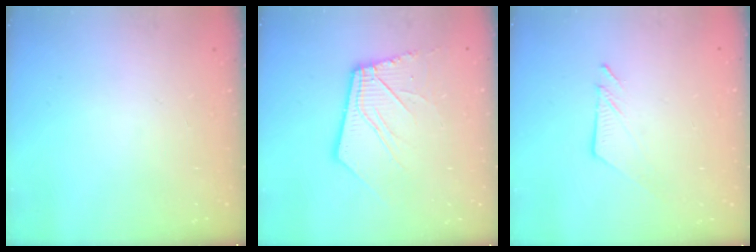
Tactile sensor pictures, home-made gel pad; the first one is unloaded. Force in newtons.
{"total": 12.4, "press": 12.3, "slide": 1.7}
{"total": 7.0, "press": 7.0, "slide": 0.1}